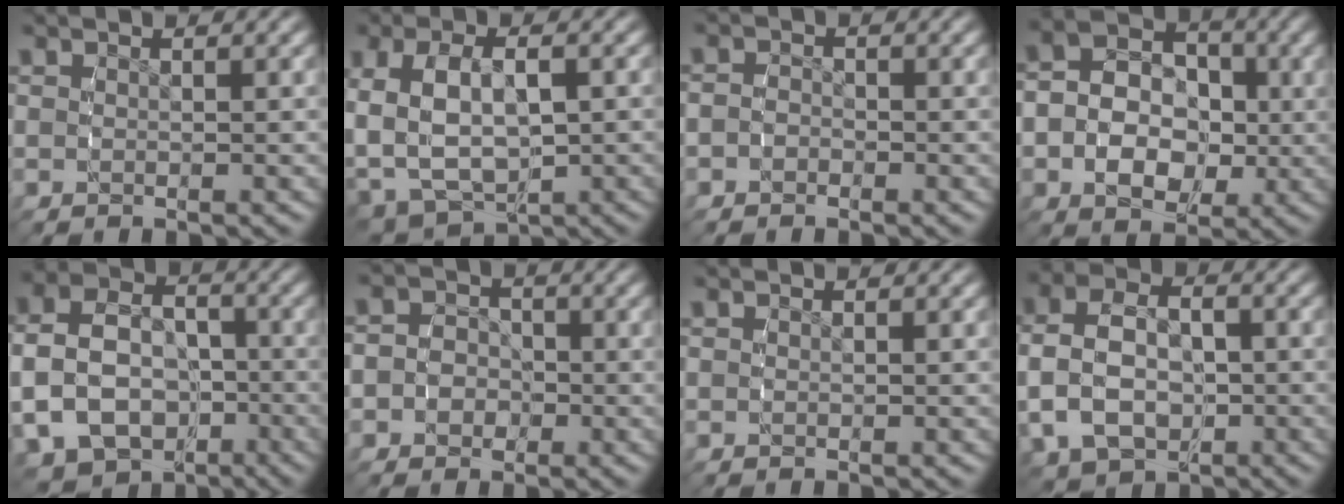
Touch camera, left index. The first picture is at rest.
{"total": 9.8, "force": [-0.9, 7.6, 6.1], "torque": [-0.152, -0.038, 0.001]}
{"total": 1.5, "force": [-1.1, 1.0, 0.1], "torque": [-0.008, -0.013, -0.019]}
{"total": 9.6, "force": [-0.6, 7.8, 5.5], "torque": [-0.100, -0.010, -0.017]}
{"total": 13.1, "force": [-4.6, 10.9, 5.7], "torque": [-0.128, -0.061, -0.070]}
{"total": 4.7, "force": [-1.2, 4.3, 1.4], "torque": [-0.030, -0.015, -0.023]}
{"total": 0.0}
{"total": 8.1, "force": [-0.9, 6.3, 4.9], "torque": [-0.105, -0.022, -0.006]}